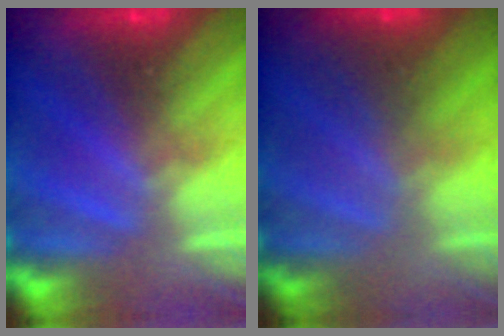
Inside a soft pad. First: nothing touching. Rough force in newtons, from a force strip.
{"total": 2.8}